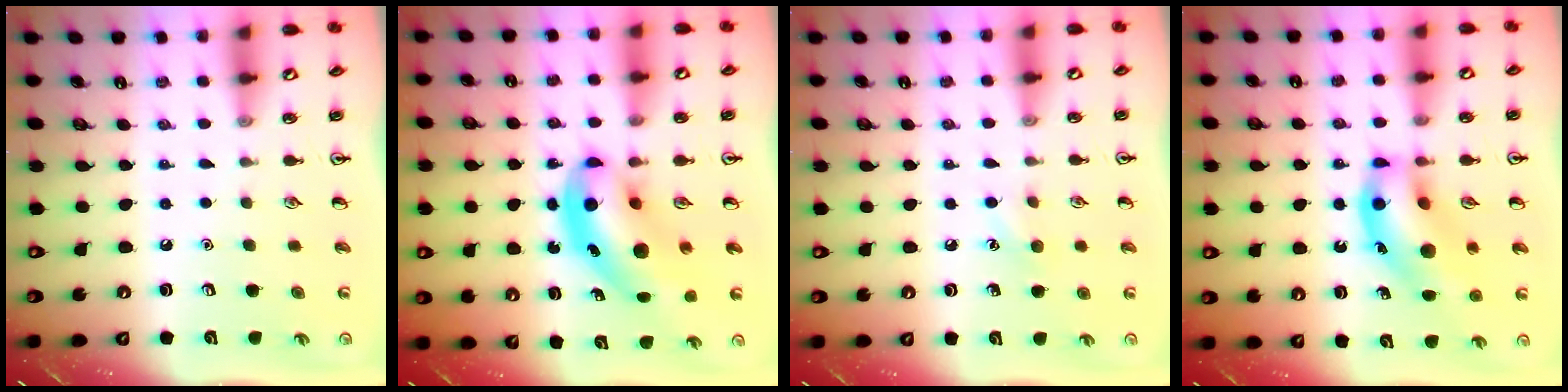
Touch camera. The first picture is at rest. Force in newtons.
{"total": 9.7, "press": 9.3, "slide": 2.9}
{"total": 6.6, "press": 6.3, "slide": 2.0}
{"total": 15.3, "press": 15.1, "slide": 2.8}